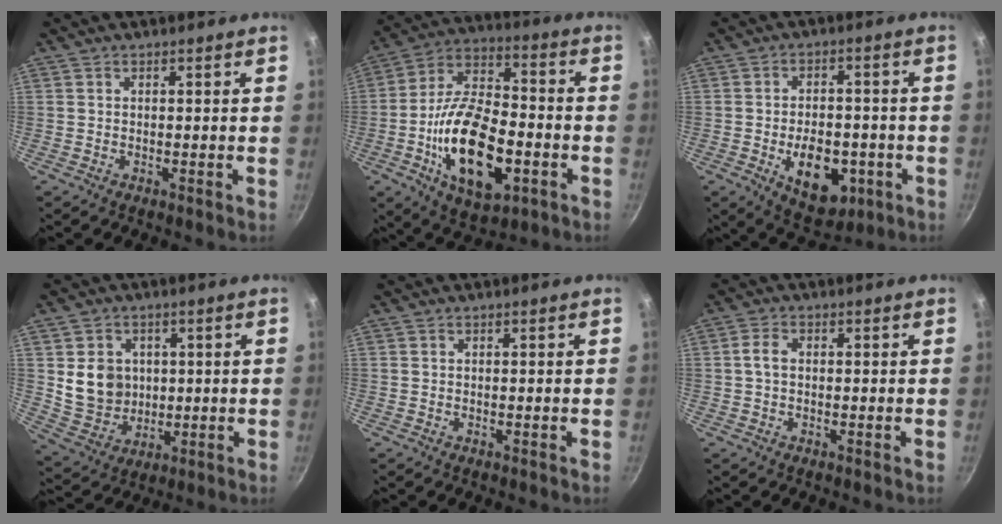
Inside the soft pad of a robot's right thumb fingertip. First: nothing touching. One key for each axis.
{"total": 21.8, "fx": -6.0, "fy": 11.2, "fz": 17.7, "tx": -0.301, "ty": 0.029, "tz": -0.105}
{"total": 12.9, "fx": -3.8, "fy": 7.9, "fz": 9.4, "tx": -0.100, "ty": 0.008, "tz": -0.041}
{"total": 9.9, "fx": 1.4, "fy": 8.5, "fz": 4.9, "tx": -0.061, "ty": -0.011, "tz": 0.042}
{"total": 0.0}
{"total": 2.7, "fx": 0.1, "fy": 1.9, "fz": 2.0, "tx": -0.040, "ty": 0.010, "tz": -0.002}